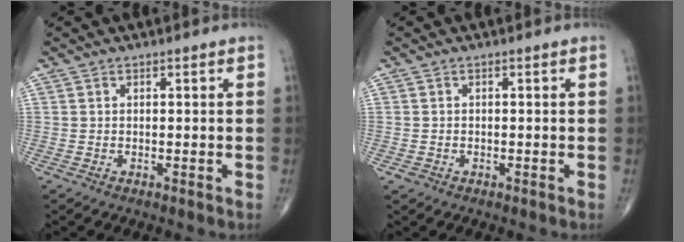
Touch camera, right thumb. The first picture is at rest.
{"total": 0.9, "force": [-0.4, 0.8, 0.2], "torque": [-0.003, 0.003, -0.007]}